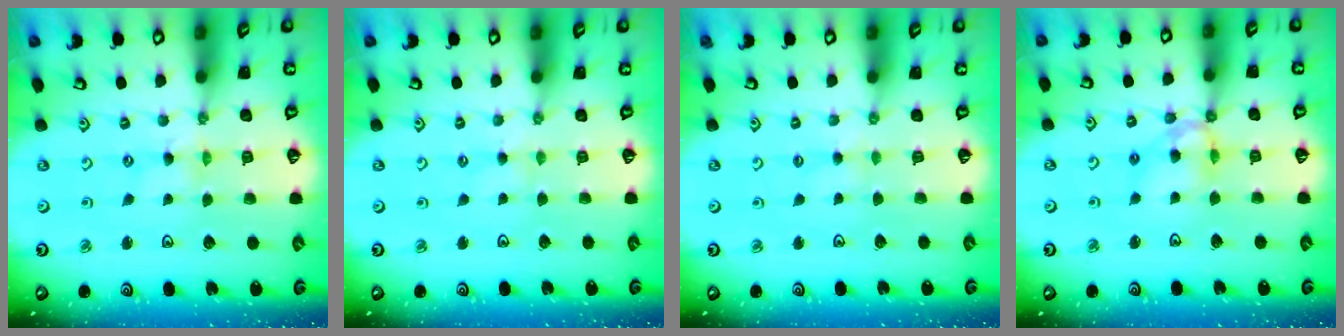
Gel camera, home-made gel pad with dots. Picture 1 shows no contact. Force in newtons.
{"total": 1.1, "press": 1.1, "slide": 0.4}
{"total": 0.6, "press": 0.6, "slide": 0.2}
{"total": 10.2, "press": 10.1, "slide": 0.8}